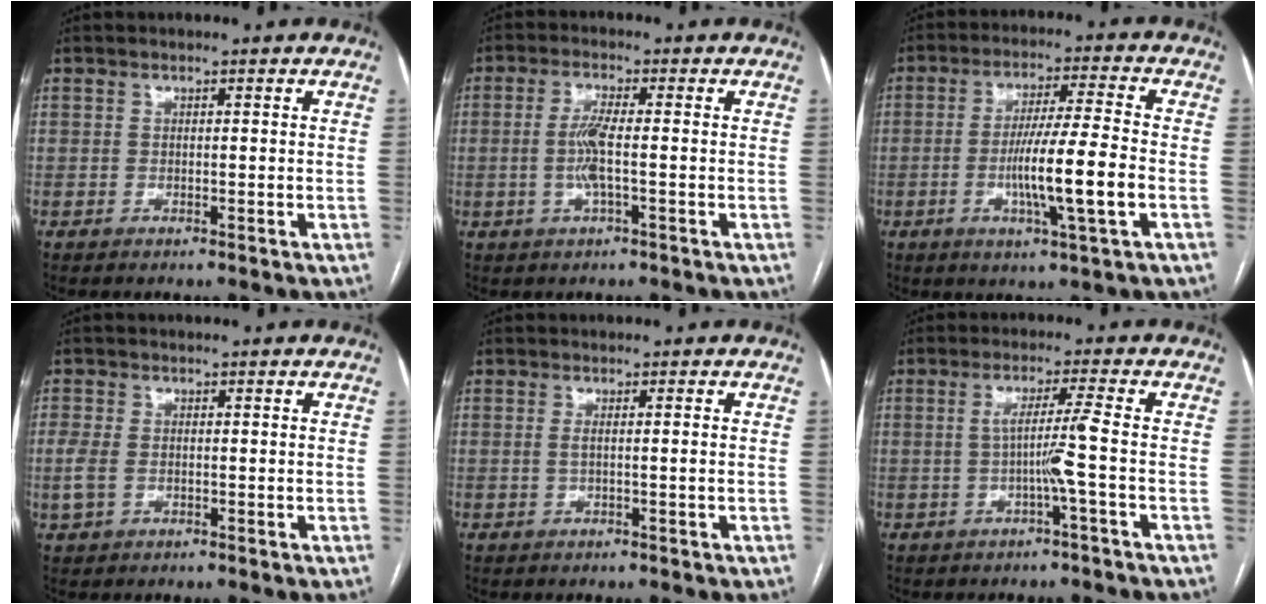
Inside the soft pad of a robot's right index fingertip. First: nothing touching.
{"total": 4.5, "force": [-0.6, 0.4, 4.5], "torque": [-0.096, -0.001, -0.013]}
{"total": 10.9, "force": [-2.5, -0.3, 10.6], "torque": [-0.193, -0.007, -0.048]}
{"total": 3.6, "force": [-0.8, 2.3, 2.6], "torque": [-0.075, 0.006, -0.012]}
{"total": 1.6, "force": [-0.3, -0.3, 1.5], "torque": [-0.032, 0.002, -0.002]}
{"total": 4.7, "force": [-1.1, -1.5, 4.3], "torque": [-0.078, 0.004, -0.017]}